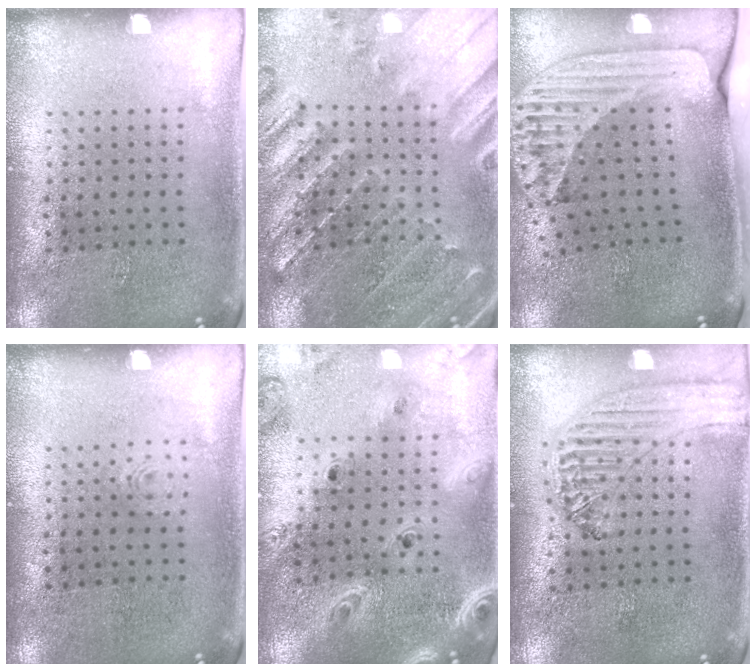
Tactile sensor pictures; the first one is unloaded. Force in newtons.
{"total": 1.1, "press": 1.1, "slide": 0.3}
{"total": 2.5, "press": 1.8, "slide": 1.8}
{"total": 0.8, "press": 0.8, "slide": 0.1}
{"total": 2.8, "press": 2.4, "slide": 1.4}
{"total": 1.3, "press": 1.3, "slide": 0.1}